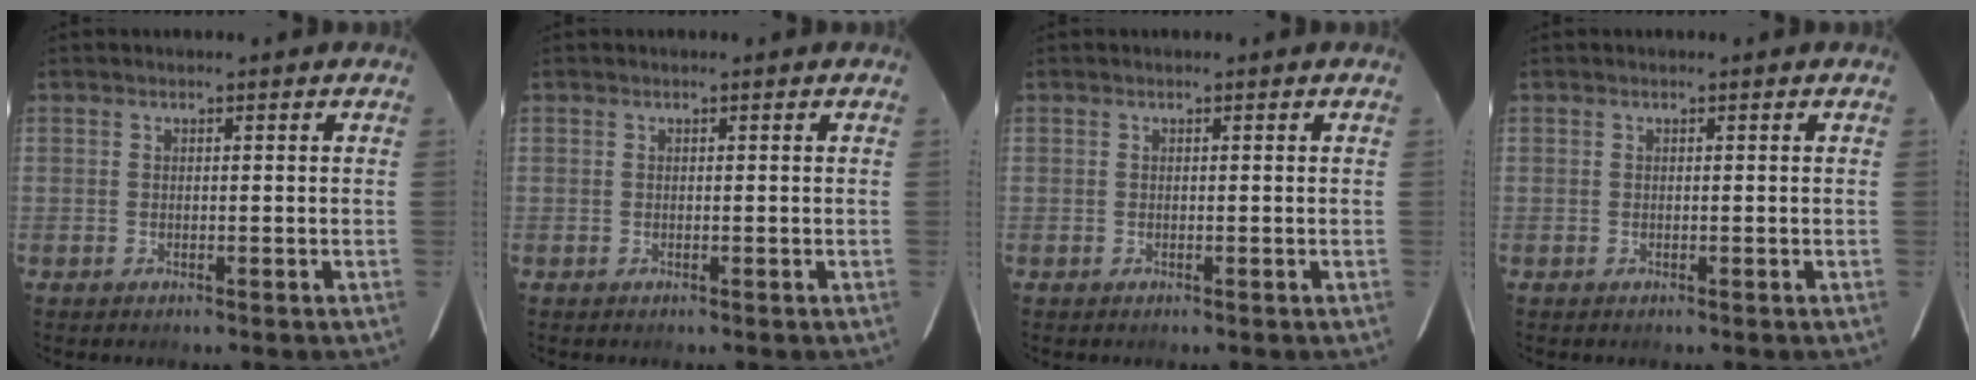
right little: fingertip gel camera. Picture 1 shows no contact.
{"total": 0.0}
{"total": 0.0}
{"total": 0.0}